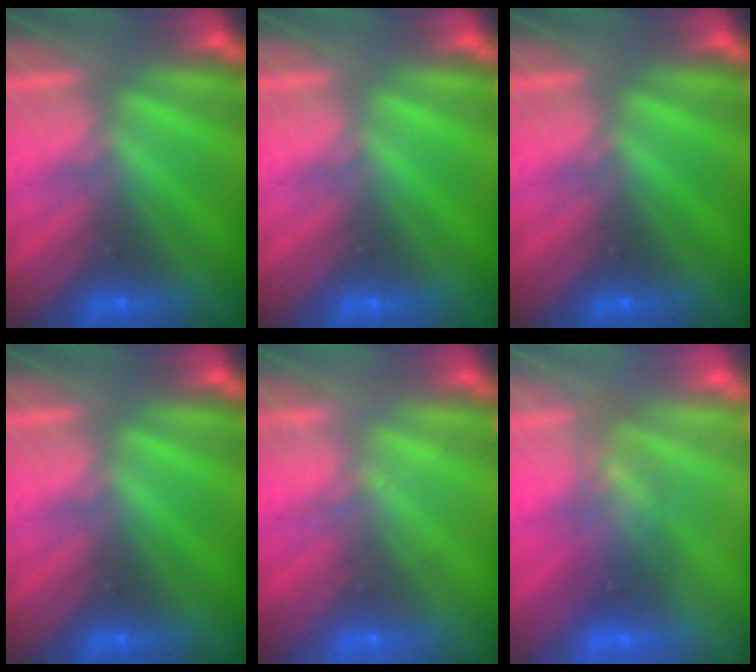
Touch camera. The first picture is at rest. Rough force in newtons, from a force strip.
{"total": 0.0}
{"total": 0.0}
{"total": 0.0}
{"total": 2.0}
{"total": 2.7}